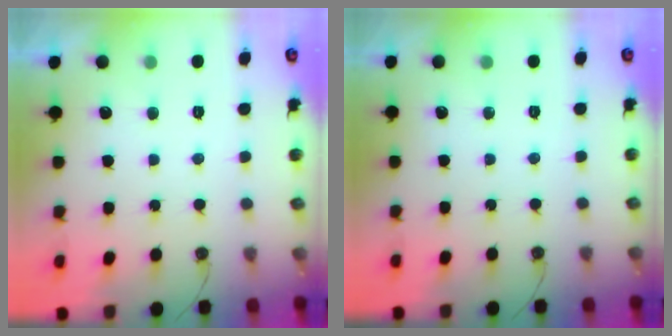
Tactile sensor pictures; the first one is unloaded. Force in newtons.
{"total": 0.0}